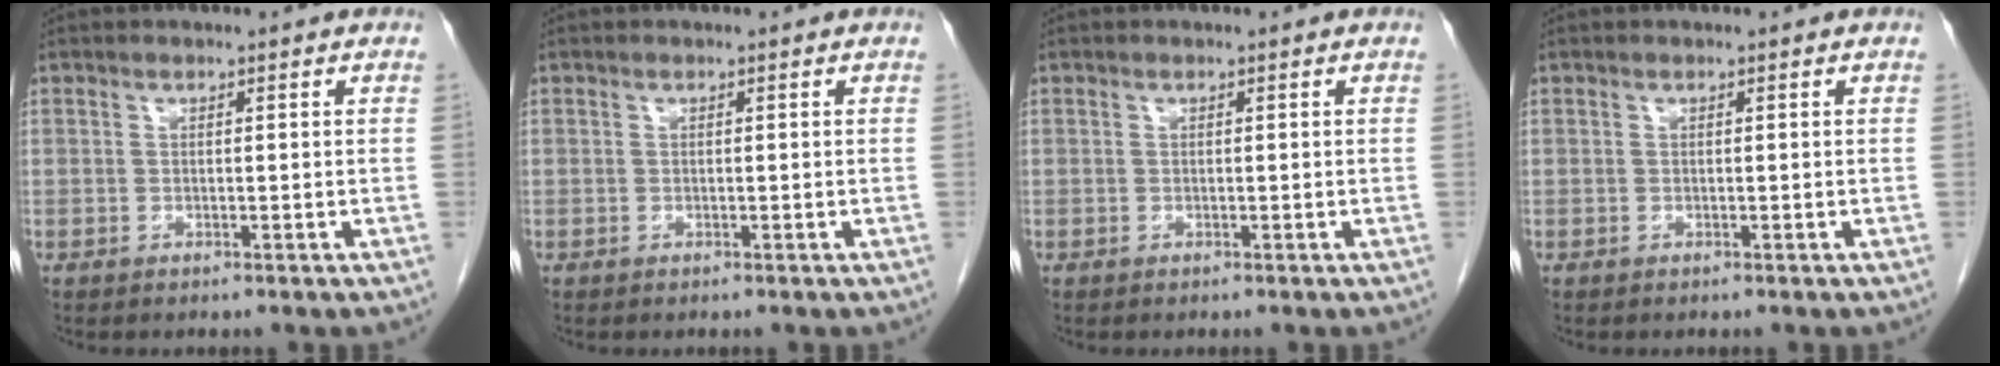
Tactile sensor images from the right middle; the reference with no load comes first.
{"total": 0.0}
{"total": 0.0}
{"total": 0.0}